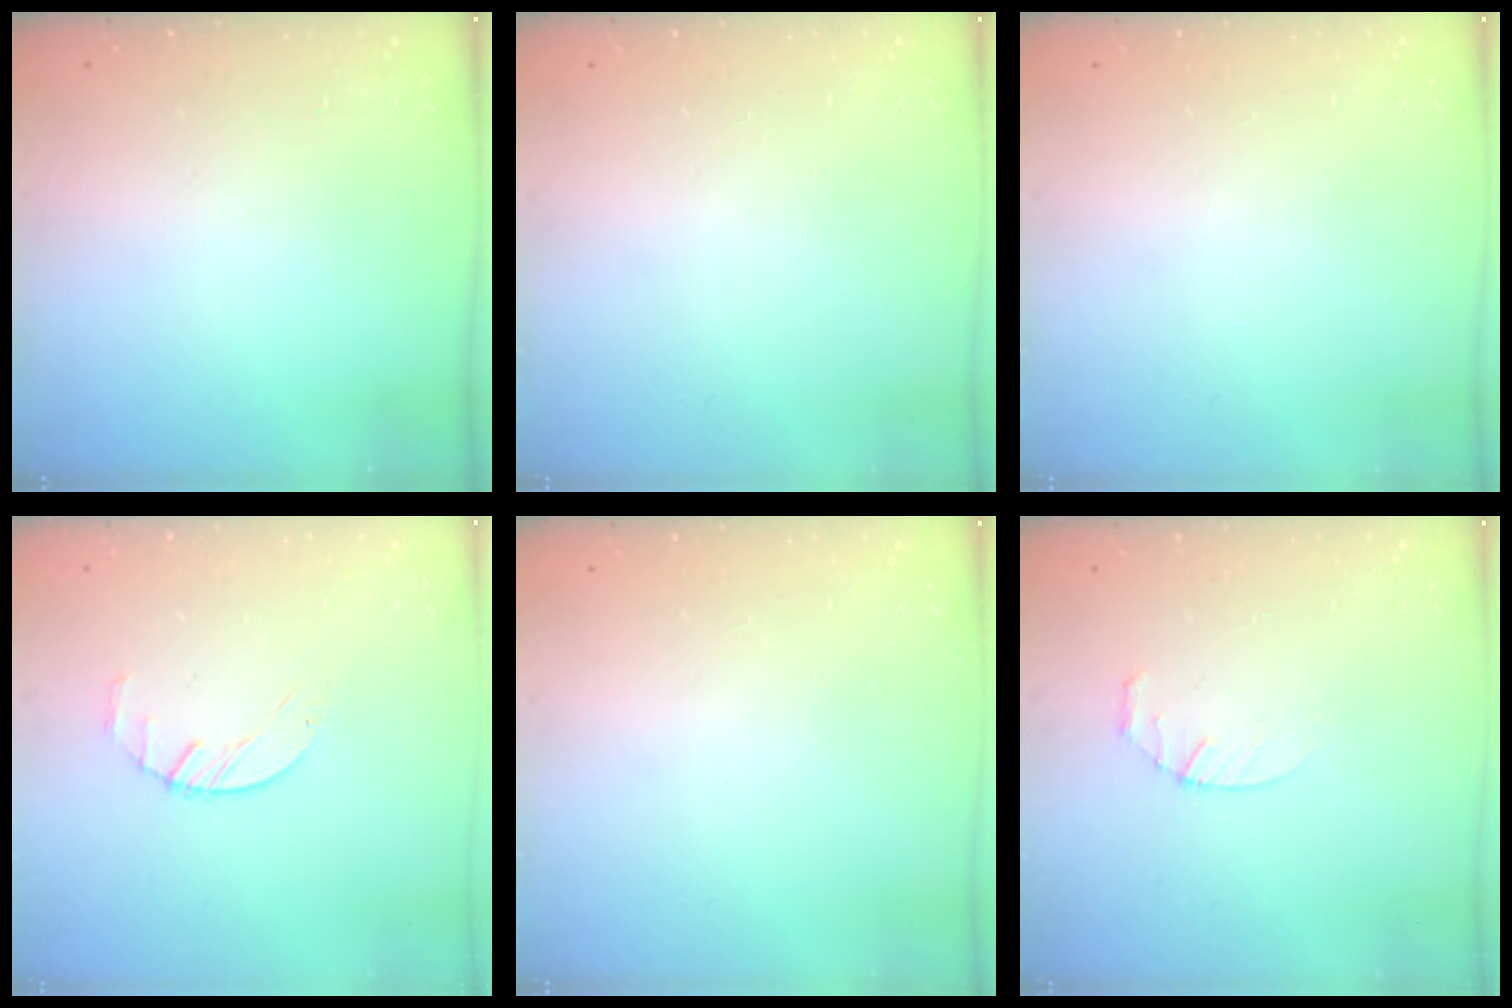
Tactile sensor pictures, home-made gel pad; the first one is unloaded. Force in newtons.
{"total": 0.0}
{"total": 0.0}
{"total": 2.5, "press": 2.5, "slide": 0.4}
{"total": 0.0}
{"total": 2.8, "press": 2.8, "slide": 0.4}